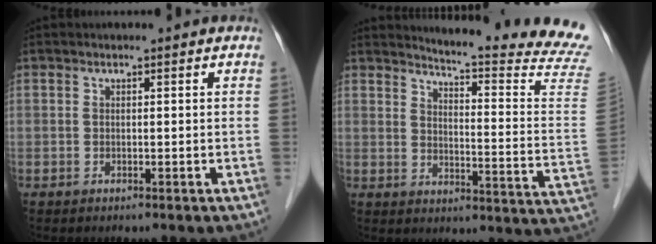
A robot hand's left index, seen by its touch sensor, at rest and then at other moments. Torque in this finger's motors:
{"motor_torque": [-1.00, -1.14, 0.05, 0.02]}